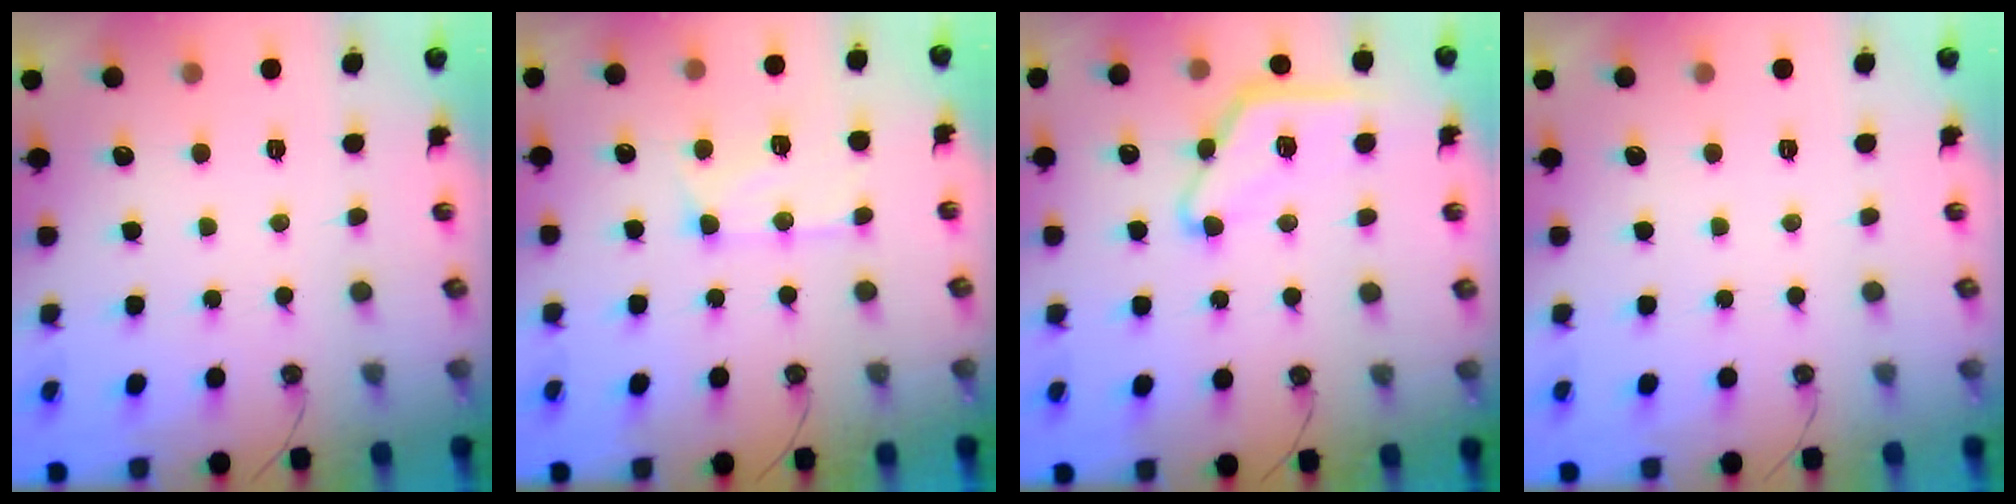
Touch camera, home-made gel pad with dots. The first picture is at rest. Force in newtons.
{"total": 13.8, "press": 13.8, "slide": 1.2}
{"total": 12.1, "press": 12.0, "slide": 0.6}
{"total": 0.0}